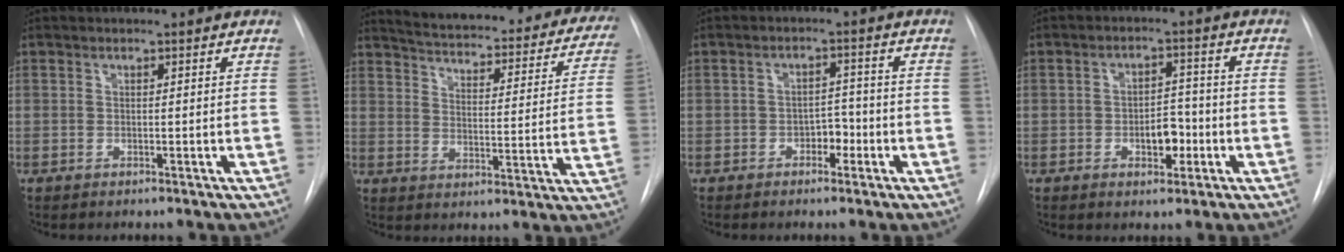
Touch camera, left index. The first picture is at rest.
{"total": 30.2, "force": [27.0, 6.9, 11.4], "torque": [-0.171, -0.060, 0.319]}
{"total": 3.0, "force": [-1.5, 1.8, 1.9], "torque": [-0.020, 0.009, -0.024]}
{"total": 4.9, "force": [-1.6, 2.6, 3.9], "torque": [-0.051, 0.009, -0.021]}